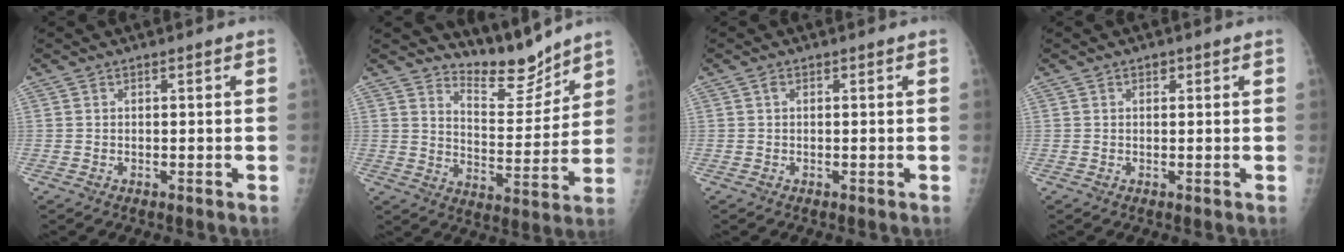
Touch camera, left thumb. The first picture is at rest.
{"total": 9.8, "force": [9.2, 2.6, 2.2], "torque": [-0.001, -0.083, 0.161]}
{"total": 0.7, "force": [0.3, 0.4, 0.5], "torque": [-0.011, 0.004, 0.003]}
{"total": 1.1, "force": [0.6, 0.7, 0.6], "torque": [-0.001, -0.002, 0.008]}